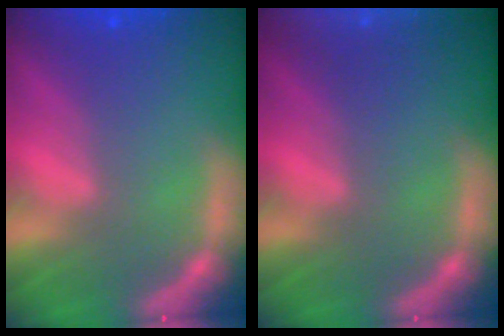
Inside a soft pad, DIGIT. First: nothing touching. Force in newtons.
{"total": 8.0}